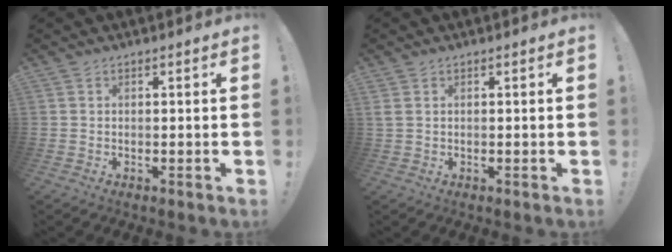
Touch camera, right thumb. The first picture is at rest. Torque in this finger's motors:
{"motor_torque": [0.14, -0.45, -0.20, 0.02, 0.06]}